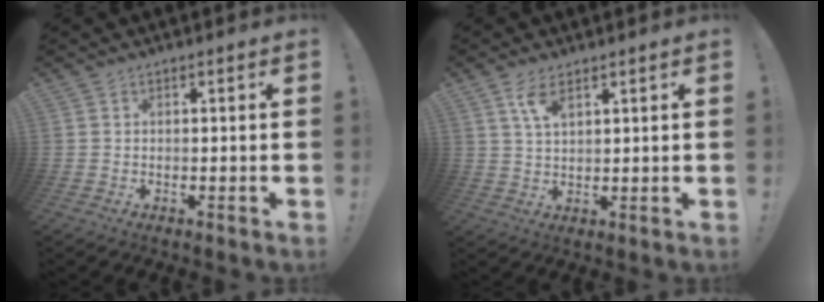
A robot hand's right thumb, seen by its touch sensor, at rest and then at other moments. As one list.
[{"total": 5.4, "force": [3.1, 2.1, 3.8], "torque": [-0.066, -0.012, 0.055]}]